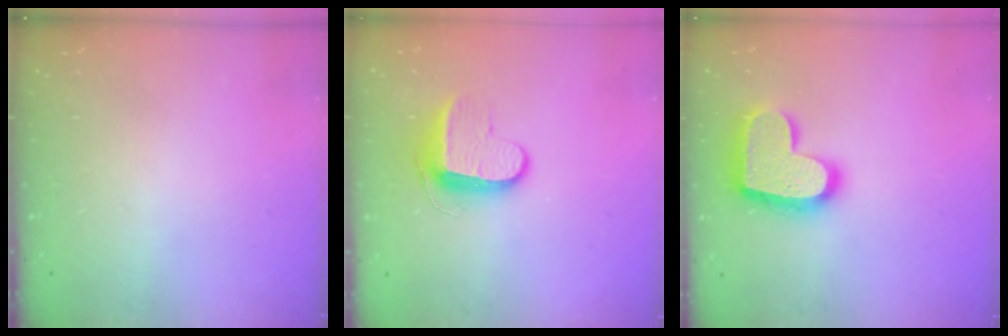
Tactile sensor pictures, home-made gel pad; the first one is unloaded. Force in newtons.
{"total": 10.5, "press": 10.4, "slide": 1.0}
{"total": 18.5, "press": 18.5, "slide": 1.0}